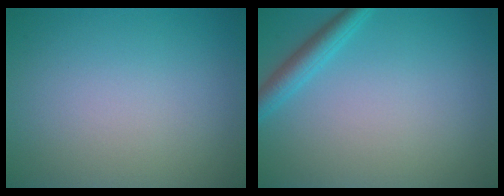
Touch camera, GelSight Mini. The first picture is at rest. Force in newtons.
{"total": 2.3, "press": 2.3, "slide": 0.2}